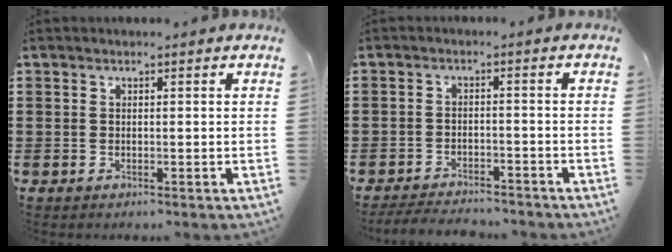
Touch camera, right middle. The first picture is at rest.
{"total": 3.5, "force": [-3.4, 0.5, 0.5], "torque": [-0.010, 0.003, -0.071]}